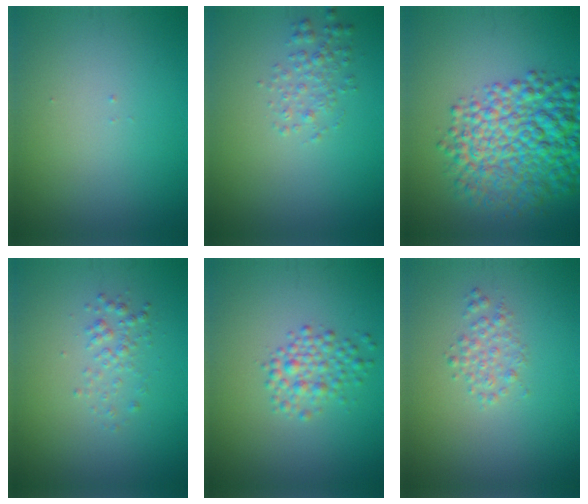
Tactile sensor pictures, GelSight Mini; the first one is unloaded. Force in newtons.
{"total": 1.8, "press": 1.8, "slide": 0.0}
{"total": 9.6, "press": 9.6, "slide": 0.3}
{"total": 1.5, "press": 1.5, "slide": 0.1}
{"total": 2.6, "press": 2.6, "slide": 0.0}
{"total": 1.6, "press": 1.6, "slide": 0.1}